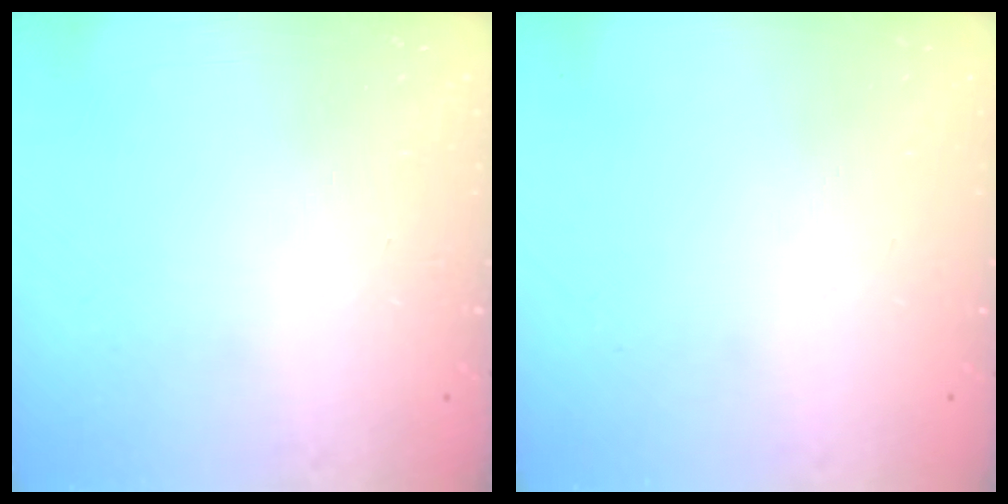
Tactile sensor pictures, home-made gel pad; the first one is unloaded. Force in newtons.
{"total": 0.0}